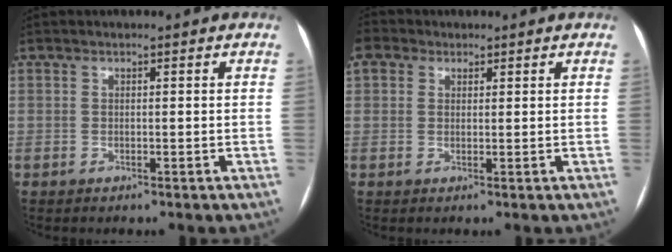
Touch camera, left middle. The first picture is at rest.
{"total": 1.5, "force": [1.0, 1.1, 0.0], "torque": [-0.003, 0.011, 0.022]}